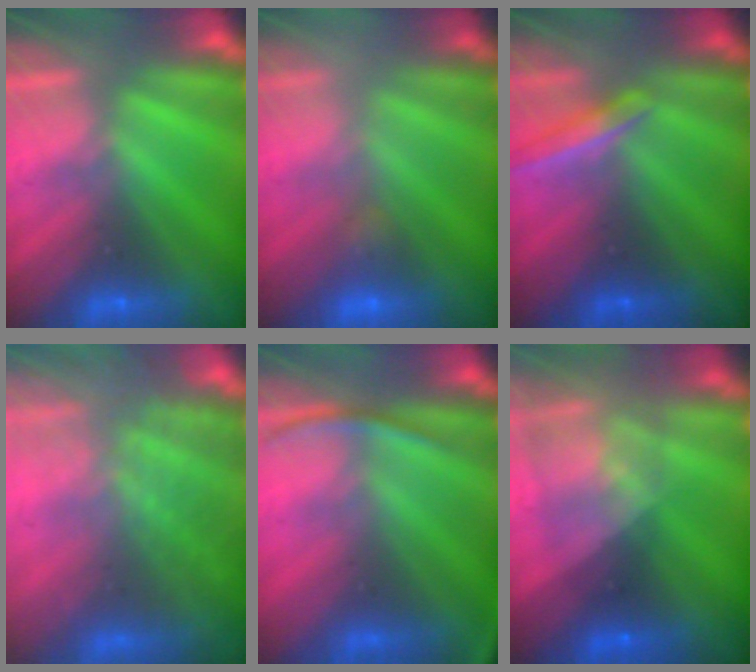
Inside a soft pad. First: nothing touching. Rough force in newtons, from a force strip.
{"total": 2.2}
{"total": 1.8}
{"total": 7.6}
{"total": 2.8}
{"total": 7.3}